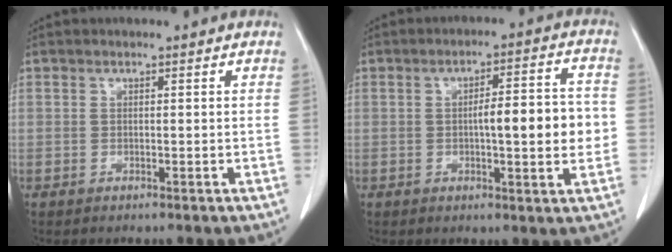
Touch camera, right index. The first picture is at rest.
{"total": 9.2, "force": [-0.6, 1.7, 9.0], "torque": [-0.126, 0.018, -0.007]}